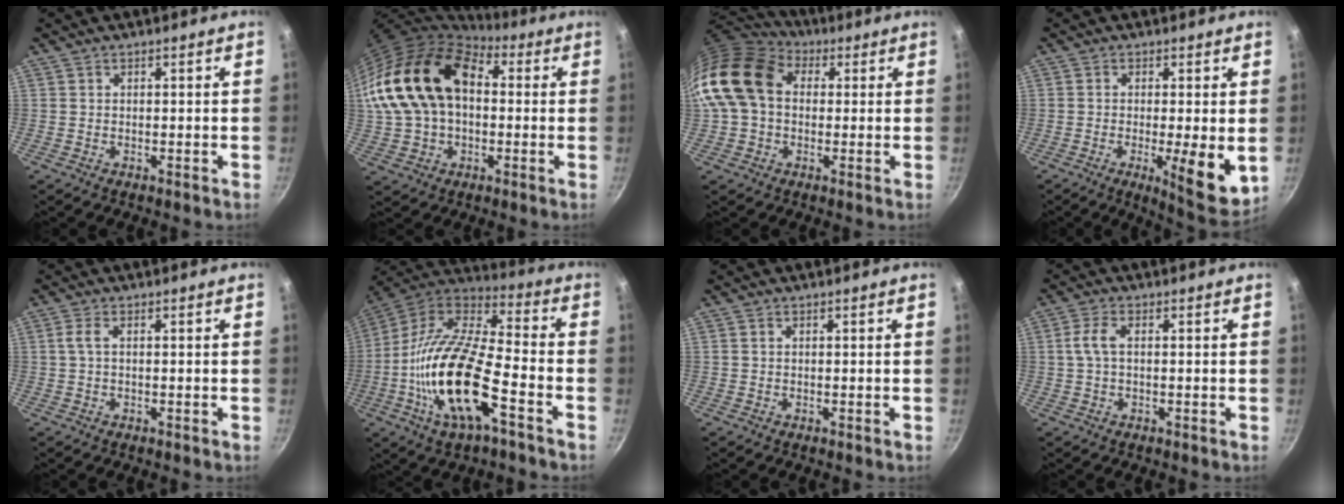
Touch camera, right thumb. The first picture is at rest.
{"total": 21.1, "force": [3.3, 14.1, 15.3], "torque": [-0.280, 0.034, 0.056]}
{"total": 16.2, "force": [2.1, 12.1, 10.5], "torque": [-0.183, 0.031, 0.023]}
{"total": 9.7, "force": [-1.4, 2.2, 9.4], "torque": [-0.126, -0.020, -0.014]}
{"total": 1.8, "force": [0.1, 0.5, 1.8], "torque": [-0.047, 0.005, 0.003]}
{"total": 22.5, "force": [-7.5, 8.4, 19.4], "torque": [-0.367, 0.035, -0.158]}
{"total": 0.0}
{"total": 3.5, "force": [0.3, 1.5, 3.1], "torque": [-0.078, 0.011, 0.002]}